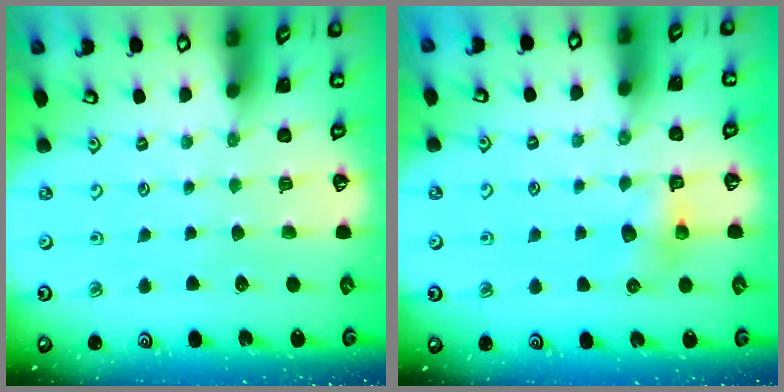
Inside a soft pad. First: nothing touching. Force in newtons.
{"total": 5.3, "press": 5.3, "slide": 0.4}